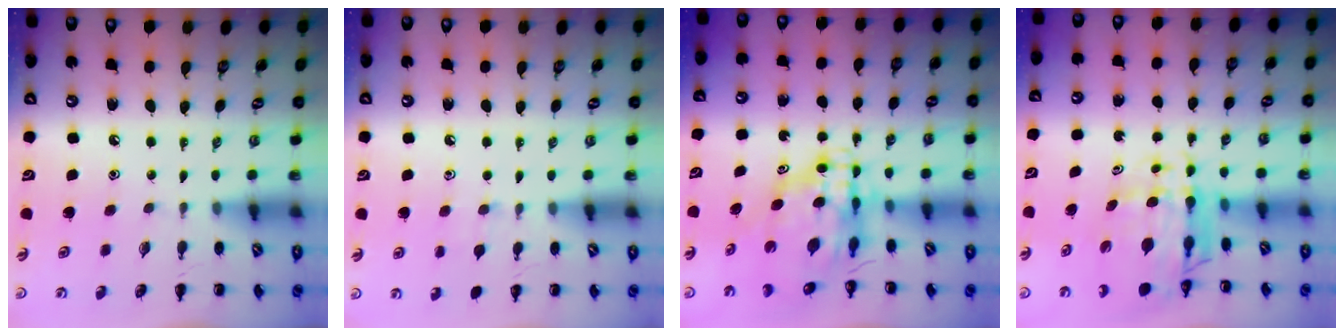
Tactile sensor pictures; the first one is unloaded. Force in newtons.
{"total": 5.7, "press": 5.5, "slide": 1.8}
{"total": 10.4, "press": 9.8, "slide": 3.4}
{"total": 8.6, "press": 8.2, "slide": 2.7}